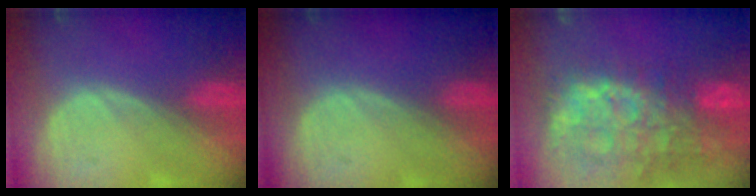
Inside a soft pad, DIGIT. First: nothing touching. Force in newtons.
{"total": 0.0}
{"total": 14.0, "press": 11.4, "slide": 8.2}